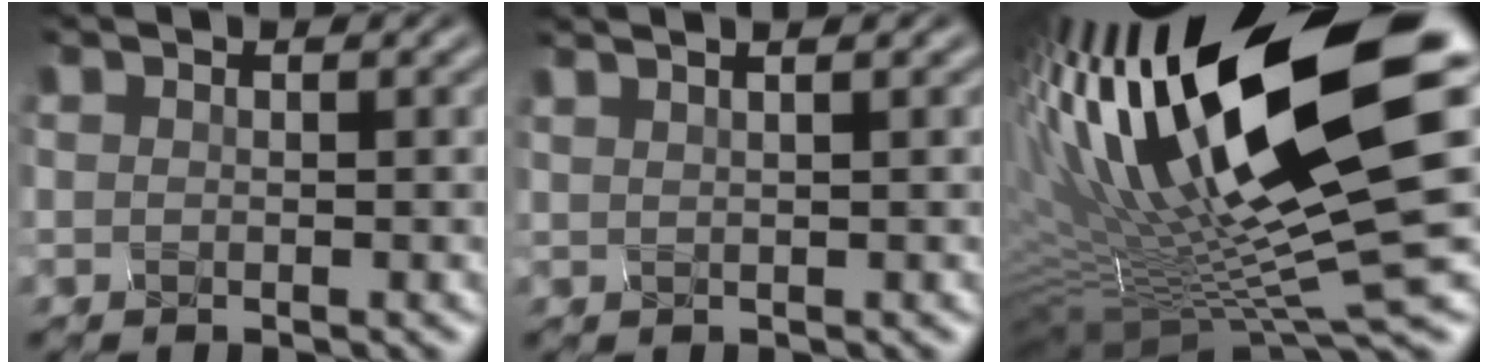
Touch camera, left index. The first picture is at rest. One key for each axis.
{"total": 4.0, "fx": 2.3, "fy": 1.6, "fz": 2.8, "tx": -0.021, "ty": 0.027, "tz": 0.005}
{"total": 19.5, "fx": 2.6, "fy": 4.6, "fz": 18.8, "tx": -0.326, "ty": -0.009, "tz": 0.050}